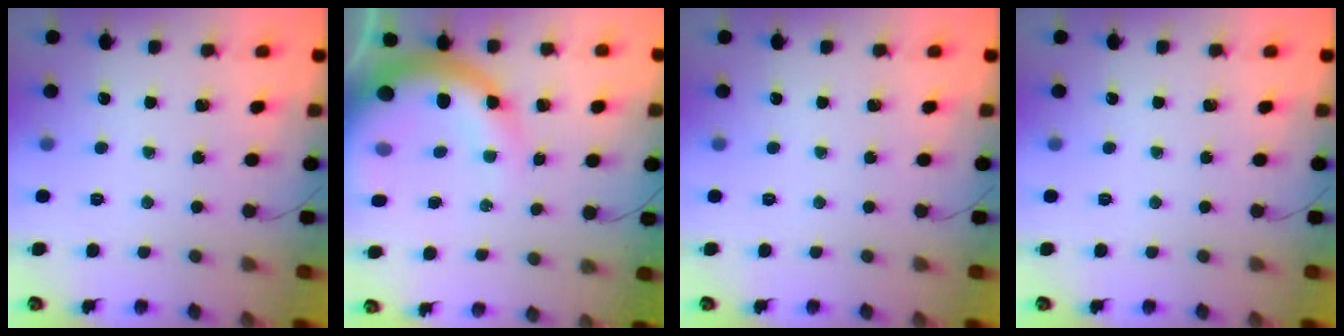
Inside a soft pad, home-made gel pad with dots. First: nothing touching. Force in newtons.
{"total": 14.2, "press": 13.9, "slide": 3.0}
{"total": 0.0}
{"total": 0.0}